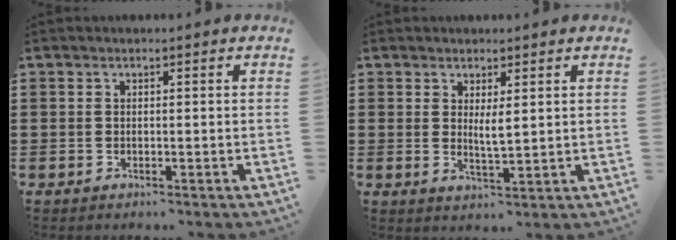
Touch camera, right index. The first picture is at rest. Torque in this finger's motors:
{"motor_torque": [0.45, 0.36, 0.39, 0.09]}